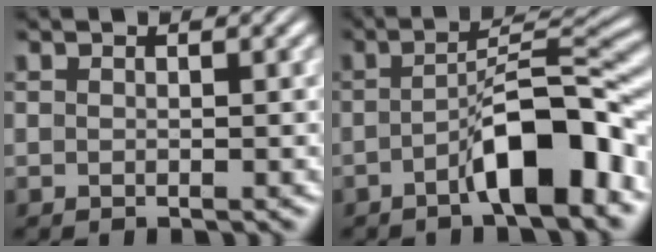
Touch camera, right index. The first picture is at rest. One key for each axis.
{"total": 6.4, "fx": -2.7, "fy": 1.1, "fz": 5.7, "tx": -0.080, "ty": 0.005, "tz": -0.043}